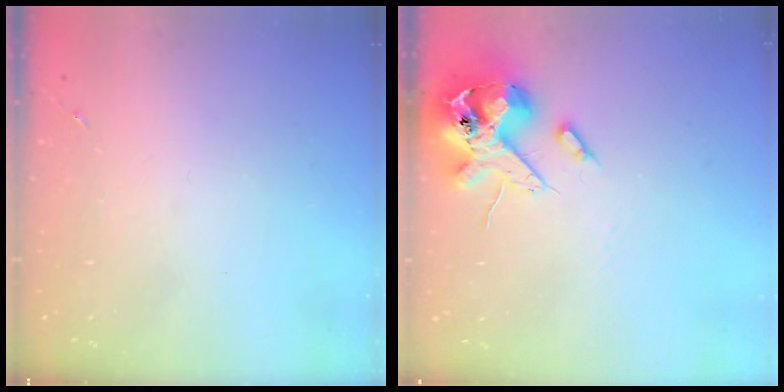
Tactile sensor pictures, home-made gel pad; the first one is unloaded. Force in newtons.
{"total": 13.7, "press": 13.5, "slide": 2.3}